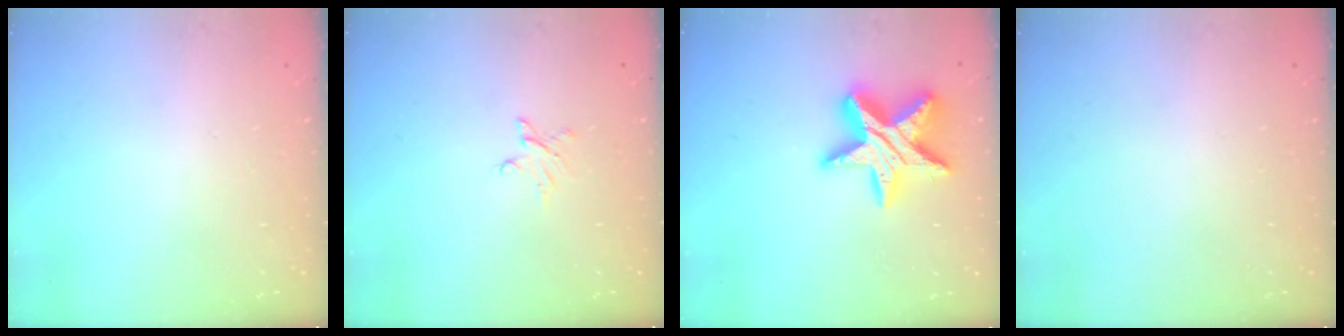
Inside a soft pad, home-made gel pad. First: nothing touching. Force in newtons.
{"total": 3.5, "press": 3.4, "slide": 0.4}
{"total": 17.0, "press": 16.9, "slide": 1.4}
{"total": 0.0}